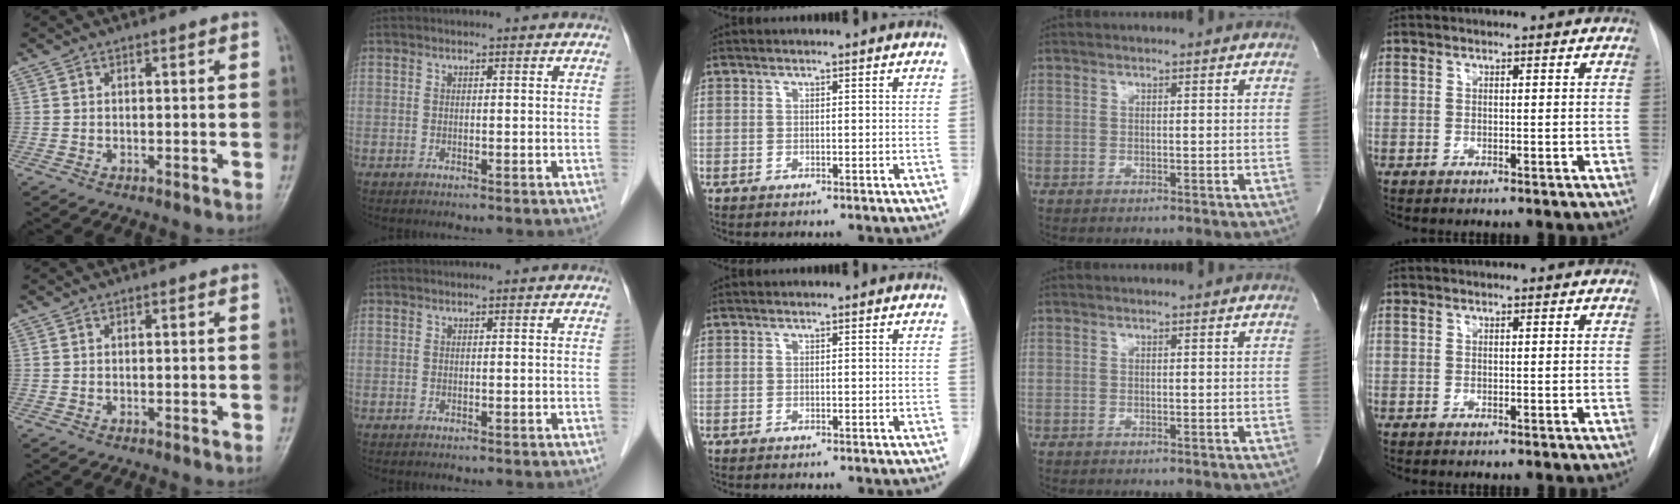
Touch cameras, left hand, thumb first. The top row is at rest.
{}